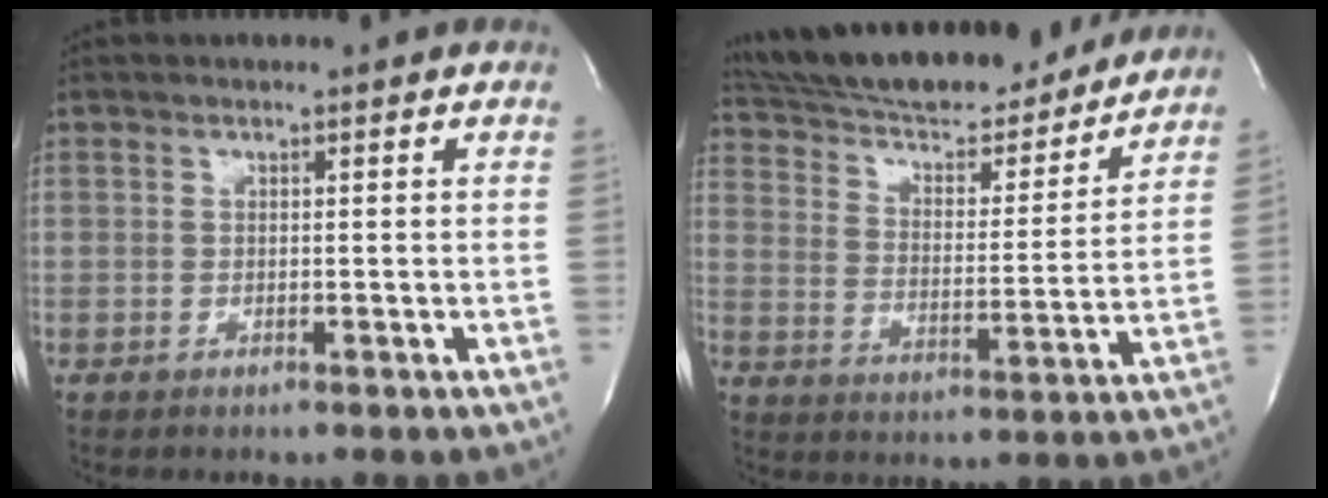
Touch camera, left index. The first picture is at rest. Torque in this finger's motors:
{"motor_torque": [0.47, -0.58, 0.48, 0.18]}